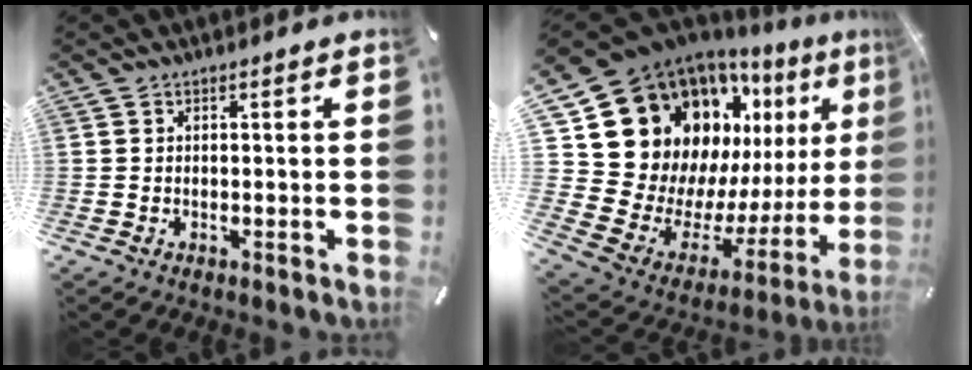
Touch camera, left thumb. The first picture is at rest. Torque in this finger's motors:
{"motor_torque": [2.48, 2.53, 2.03, -0.74, 0.27]}